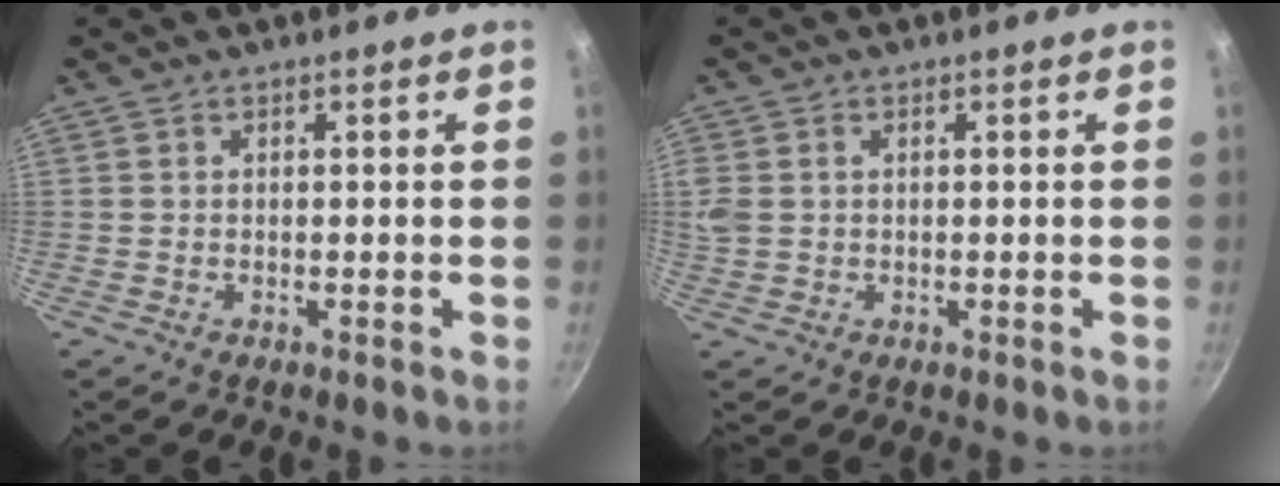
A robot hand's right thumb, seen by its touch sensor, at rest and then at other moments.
{"total": 3.7, "force": [0.6, 2.7, 2.5], "torque": [-0.074, 0.015, 0.018]}